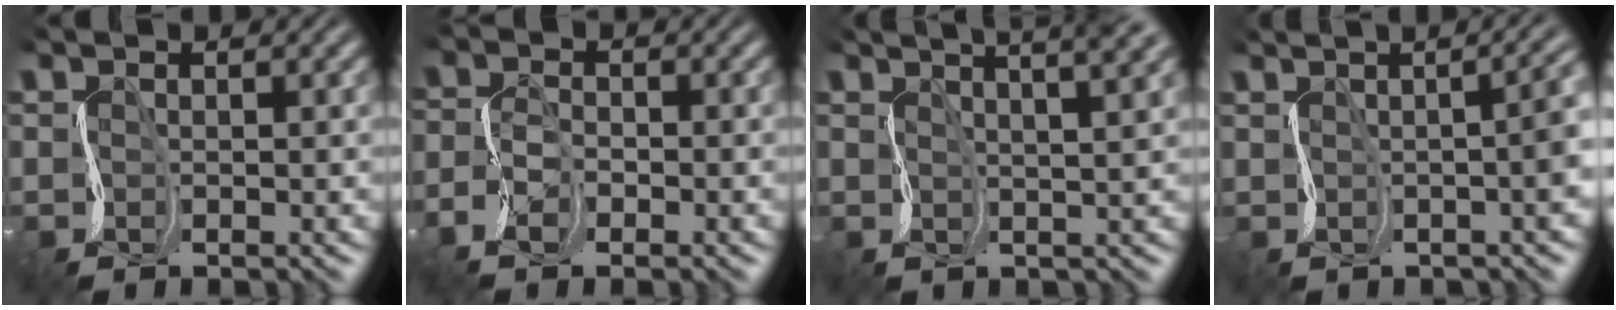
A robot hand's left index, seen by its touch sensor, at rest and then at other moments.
{"total": 4.8, "force": [-3.2, 2.5, 2.6], "torque": [-0.075, -0.005, -0.060]}
{"total": 9.0, "force": [5.5, 3.3, 6.3], "torque": [-0.047, 0.056, 0.043]}
{"total": 7.9, "force": [0.7, 3.9, 6.8], "torque": [-0.012, 0.028, -0.004]}